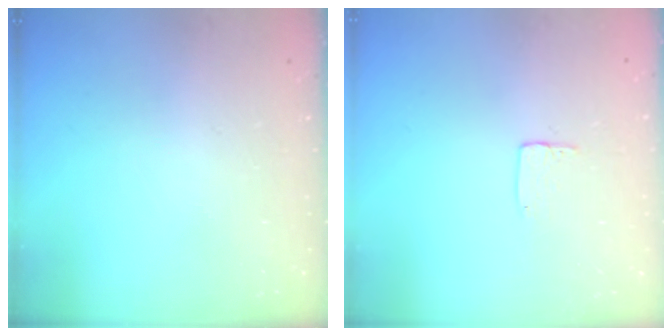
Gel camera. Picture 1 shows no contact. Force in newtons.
{"total": 3.9, "press": 3.9, "slide": 0.1}